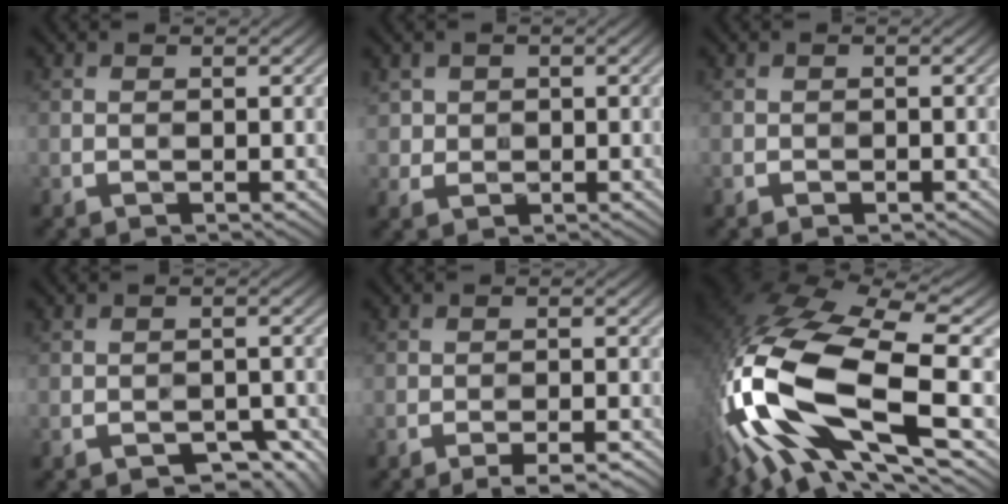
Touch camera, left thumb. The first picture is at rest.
{"total": 2.6, "force": [1.0, 2.4, -0.1], "torque": [-0.007, -0.006, 0.020]}
{"total": 0.7, "force": [-0.6, 0.3, 0.1], "torque": [-0.004, -0.001, -0.008]}
{"total": 4.5, "force": [-3.5, 2.0, 1.9], "torque": [-0.026, 0.004, -0.043]}
{"total": 4.3, "force": [-3.2, 0.8, 2.6], "torque": [-0.039, 0.012, -0.044]}
{"total": 19.2, "force": [-4.4, 9.0, 16.4], "torque": [-0.375, -0.027, -0.074]}